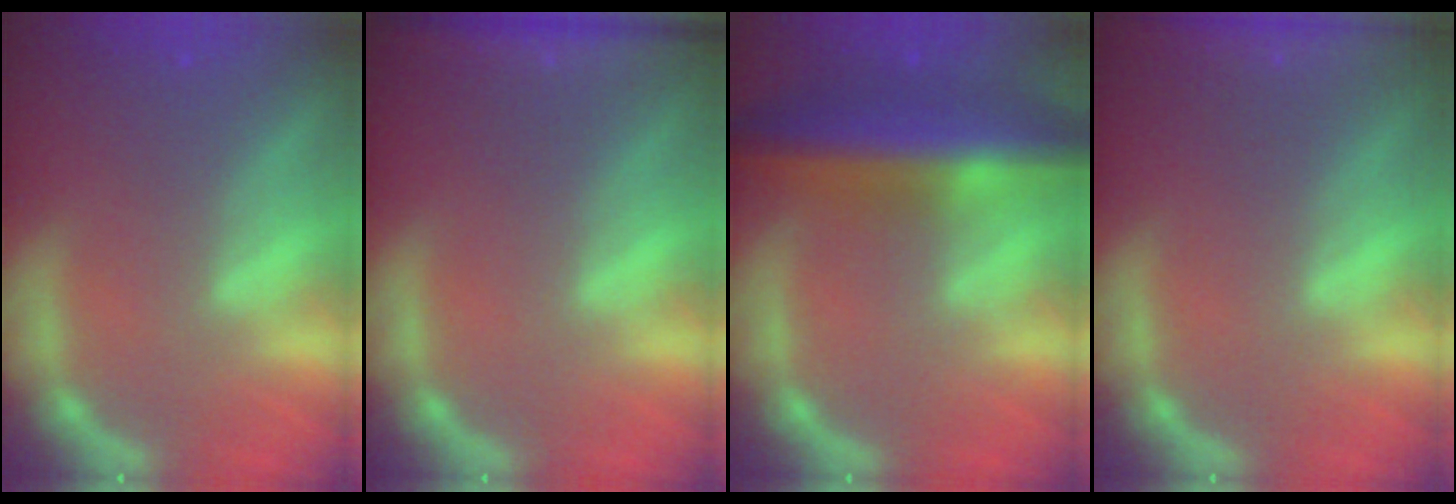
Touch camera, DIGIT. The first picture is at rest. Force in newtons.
{"total": 5.0}
{"total": 9.0}
{"total": 8.5}